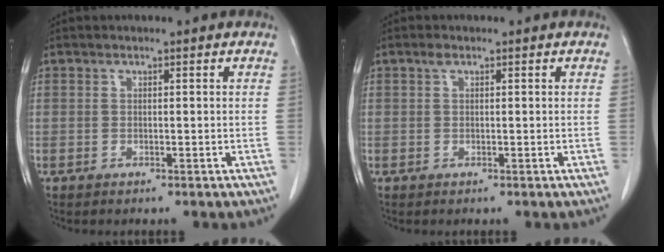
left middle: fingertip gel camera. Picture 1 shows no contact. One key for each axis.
{"total": 0.7, "fx": 0.4, "fy": 0.4, "fz": 0.5, "tx": -0.008, "ty": 0.006, "tz": 0.006}